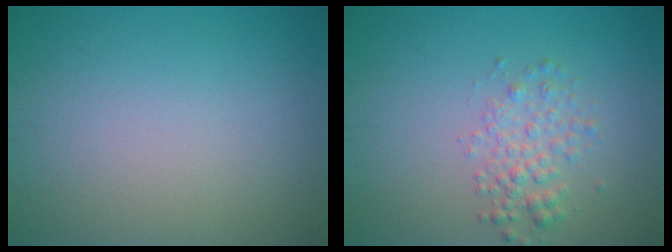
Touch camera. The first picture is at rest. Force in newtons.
{"total": 2.4, "press": 2.4, "slide": 0.1}